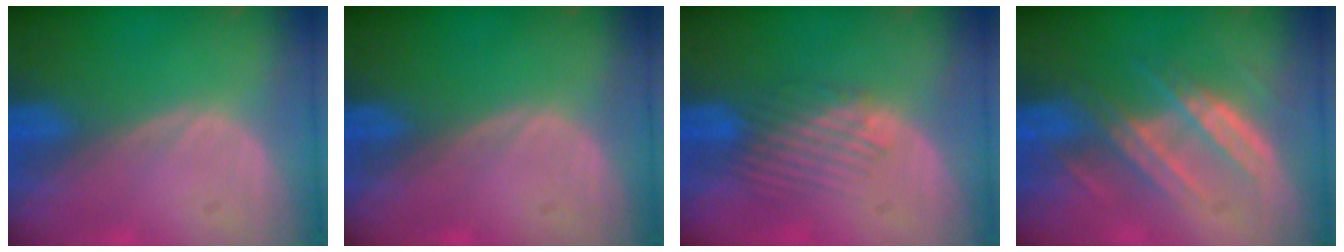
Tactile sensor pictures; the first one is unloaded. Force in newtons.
{"total": 0.0}
{"total": 4.5, "press": 4.1, "slide": 1.9}
{"total": 6.8, "press": 6.8, "slide": 0.9}